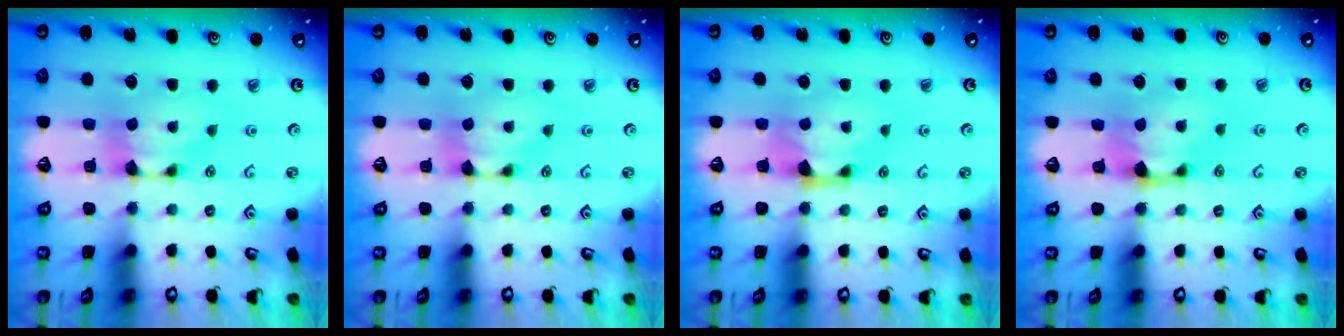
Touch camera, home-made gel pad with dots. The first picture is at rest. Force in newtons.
{"total": 0.0}
{"total": 1.2, "press": 0.2, "slide": 1.2}
{"total": 1.1, "press": 0.4, "slide": 1.0}